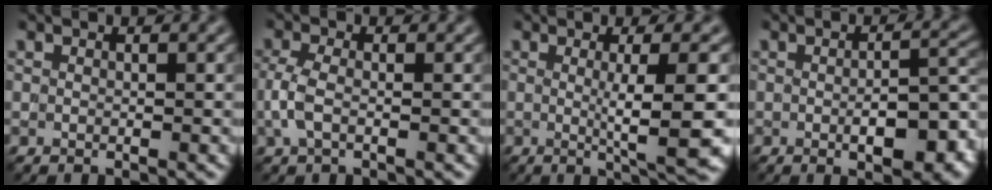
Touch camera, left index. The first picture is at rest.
{"total": 2.0, "force": [-0.6, 0.9, 1.7], "torque": [-0.048, 0.003, -0.016]}
{"total": 6.4, "force": [-0.3, 1.0, 6.3], "torque": [-0.091, -0.006, 0.001]}
{"total": 6.2, "force": [-1.8, 2.4, 5.5], "torque": [-0.079, -0.006, -0.019]}